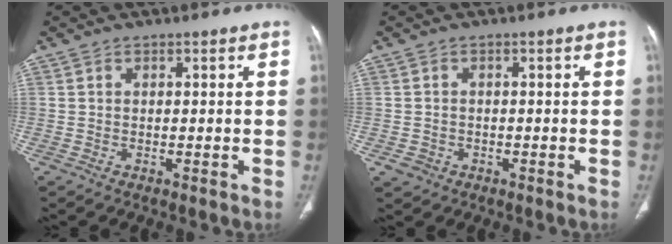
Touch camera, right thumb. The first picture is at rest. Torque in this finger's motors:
{"motor_torque": [0.54, 0.40, -0.27, -0.12, -0.01]}